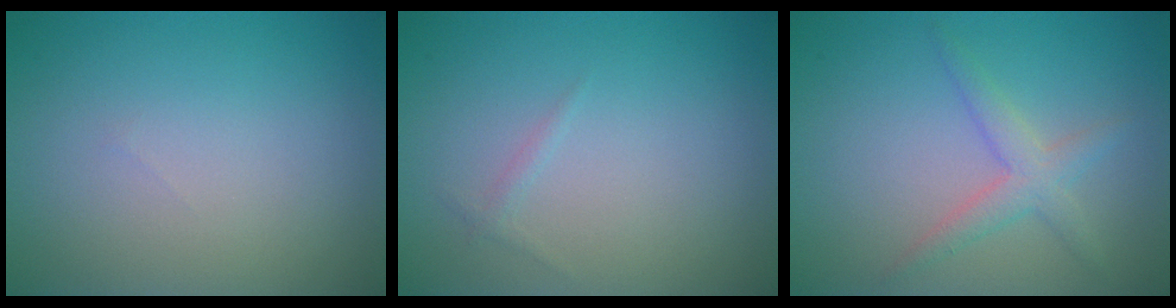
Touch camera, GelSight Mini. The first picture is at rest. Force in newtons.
{"total": 0.5, "press": 0.5, "slide": 0.1}
{"total": 2.4, "press": 2.4, "slide": 0.1}